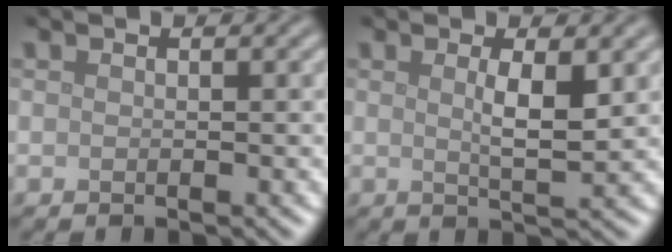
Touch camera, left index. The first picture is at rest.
{"total": 2.8, "force": [0.8, 0.5, 2.7], "torque": [-0.047, -0.004, 0.014]}